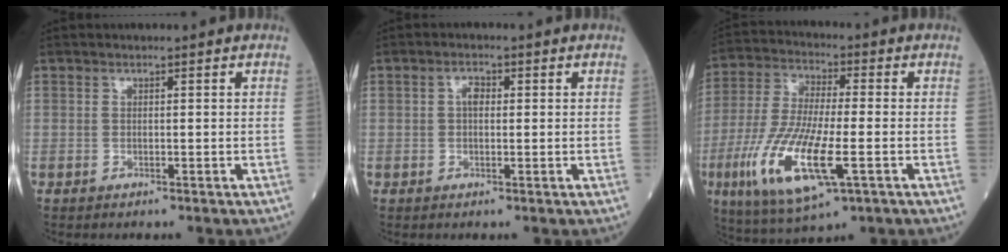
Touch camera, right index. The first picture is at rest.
{"total": 1.9, "force": [0.3, 1.1, 1.5], "torque": [-0.027, 0.006, 0.002]}
{"total": 15.4, "force": [-4.9, 3.2, 14.2], "torque": [-0.304, -0.027, -0.086]}